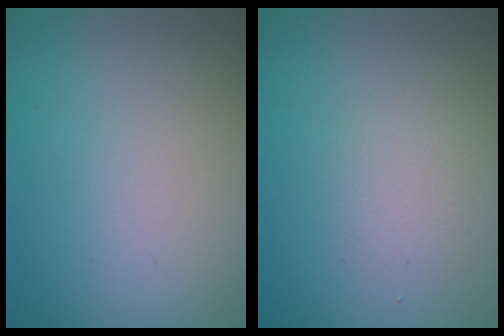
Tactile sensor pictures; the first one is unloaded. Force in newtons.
{"total": 1.4, "press": 1.4, "slide": 0.0}